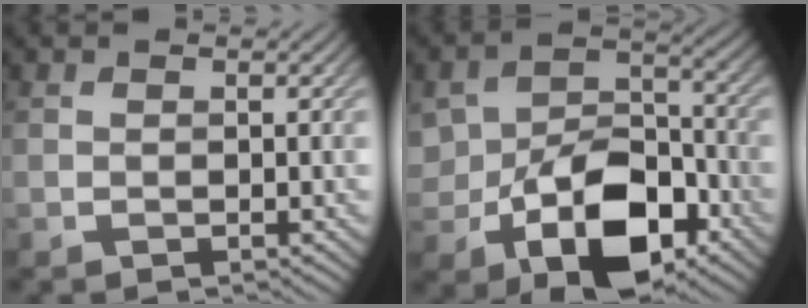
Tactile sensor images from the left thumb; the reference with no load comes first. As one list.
[{"total": 12.2, "force": [-4.8, 7.7, 8.1], "torque": [-0.157, -0.022, -0.076]}]